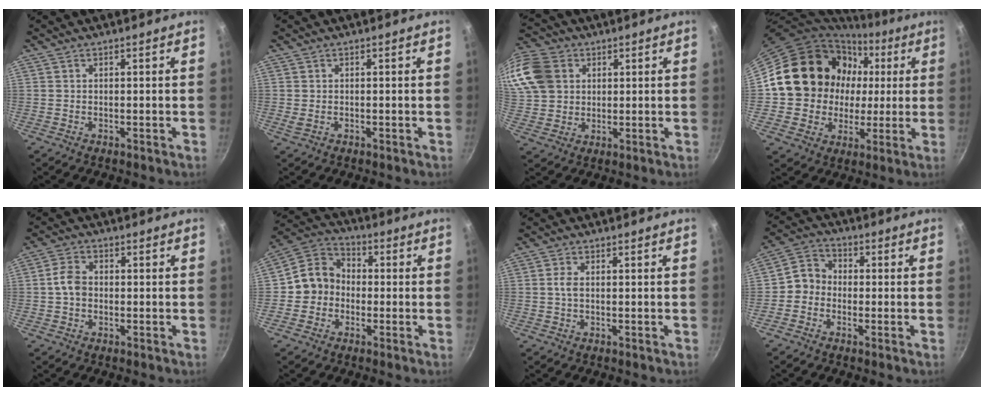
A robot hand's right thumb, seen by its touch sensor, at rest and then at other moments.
{"total": 1.0, "force": [-0.1, 0.6, 0.8], "torque": [-0.019, 0.001, 0.002]}
{"total": 19.9, "force": [6.2, 16.1, 9.9], "torque": [-0.239, 0.034, 0.121]}
{"total": 18.3, "force": [2.9, 16.4, 7.5], "torque": [-0.105, 0.023, 0.063]}
{"total": 4.1, "force": [-0.3, 3.0, 2.8], "torque": [-0.051, 0.015, -0.012]}
{"total": 8.8, "force": [-1.3, 7.9, 3.7], "torque": [-0.029, 0.030, -0.046]}
{"total": 1.7, "force": [0.1, 0.8, 1.5], "torque": [-0.037, 0.003, -0.001]}
{"total": 5.5, "force": [-1.2, 4.9, 2.3], "torque": [-0.015, 0.022, -0.043]}